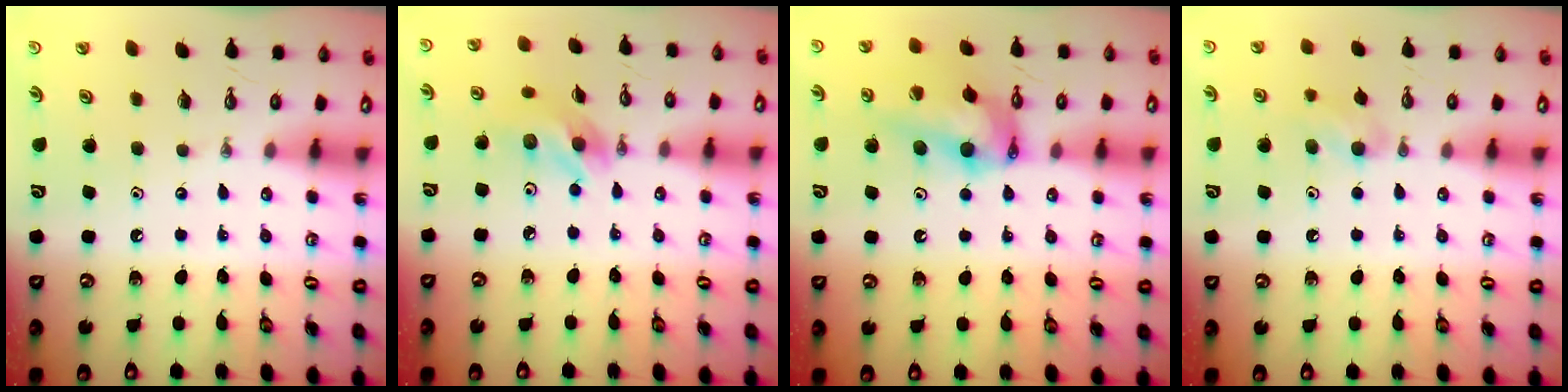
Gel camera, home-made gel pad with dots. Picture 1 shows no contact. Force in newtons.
{"total": 9.8, "press": 9.8, "slide": 0.8}
{"total": 13.0, "press": 12.9, "slide": 1.7}
{"total": 6.4, "press": 6.3, "slide": 1.4}